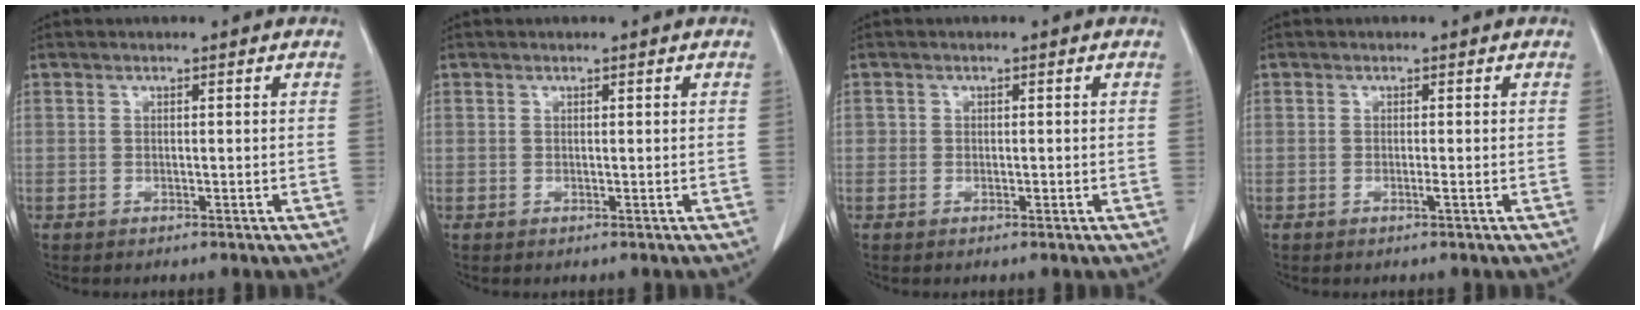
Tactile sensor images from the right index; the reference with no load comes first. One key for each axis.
{"total": 0.0}
{"total": 0.8, "fx": -0.1, "fy": 0.7, "fz": 0.4, "tx": -0.002, "ty": 0.002, "tz": -0.003}
{"total": 0.6, "fx": -0.2, "fy": -0.2, "fz": 0.5, "tx": -0.009, "ty": 0.000, "tz": -0.005}